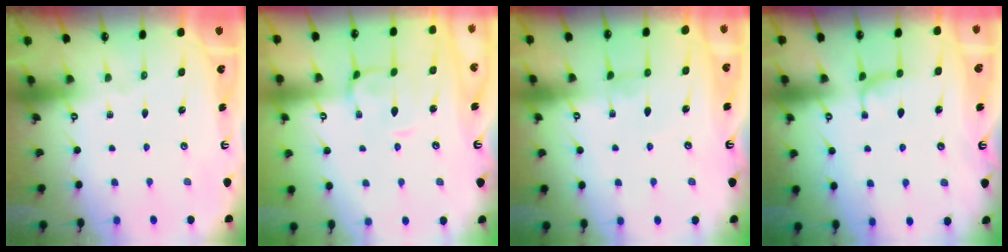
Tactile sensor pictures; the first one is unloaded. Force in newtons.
{"total": 0.8, "press": 0.4, "slide": 0.7}
{"total": 0.8, "press": 0.6, "slide": 0.5}
{"total": 0.9, "press": 0.2, "slide": 0.8}